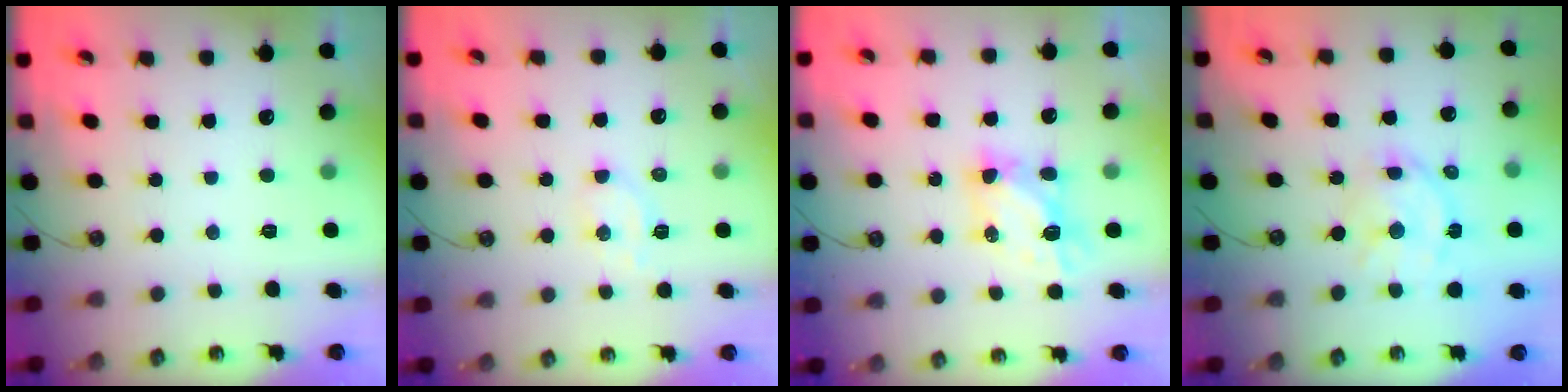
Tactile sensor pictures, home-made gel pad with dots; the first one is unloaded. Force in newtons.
{"total": 5.4, "press": 5.4, "slide": 0.8}
{"total": 5.8, "press": 5.8, "slide": 0.5}
{"total": 11.4, "press": 11.4, "slide": 0.7}